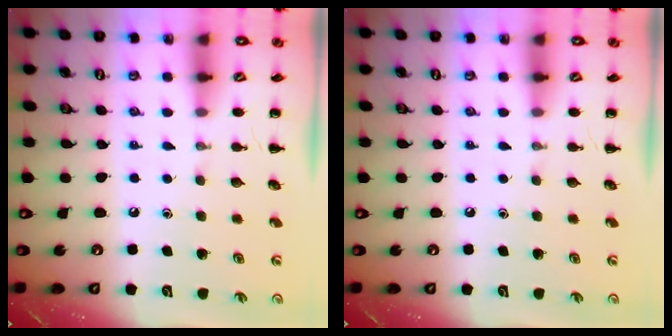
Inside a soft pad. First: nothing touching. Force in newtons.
{"total": 0.0}